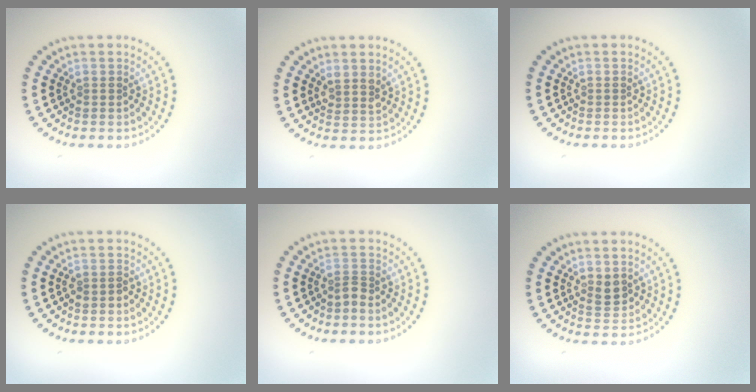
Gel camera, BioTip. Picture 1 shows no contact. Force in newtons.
{"total": 1.6, "press": 1.5, "slide": 0.7}
{"total": 0.0}
{"total": 1.0, "press": 0.9, "slide": 0.5}
{"total": 1.0, "press": 0.6, "slide": 0.8}
{"total": 1.7, "press": 1.6, "slide": 0.5}